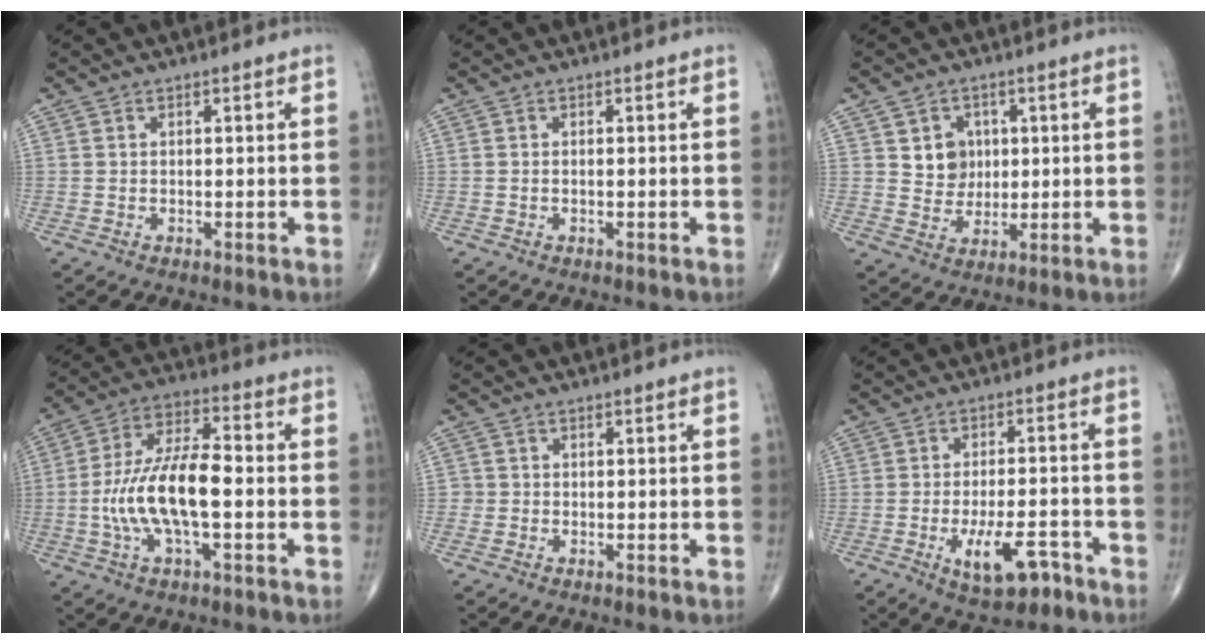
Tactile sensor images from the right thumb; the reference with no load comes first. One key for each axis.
{"total": 0.0}
{"total": 6.3, "fx": 1.6, "fy": 5.5, "fz": 2.6, "tx": -0.011, "ty": -0.006, "tz": 0.029}
{"total": 15.0, "fx": -2.2, "fy": 5.9, "fz": 13.6, "tx": -0.267, "ty": 0.032, "tz": -0.046}
{"total": 0.9, "fx": -0.2, "fy": 0.9, "fz": 0.0, "tx": 0.005, "ty": 0.005, "tz": -0.006}
{"total": 9.2, "fx": -4.5, "fy": 3.8, "fz": 7.1, "tx": -0.111, "ty": 0.020, "tz": -0.065}